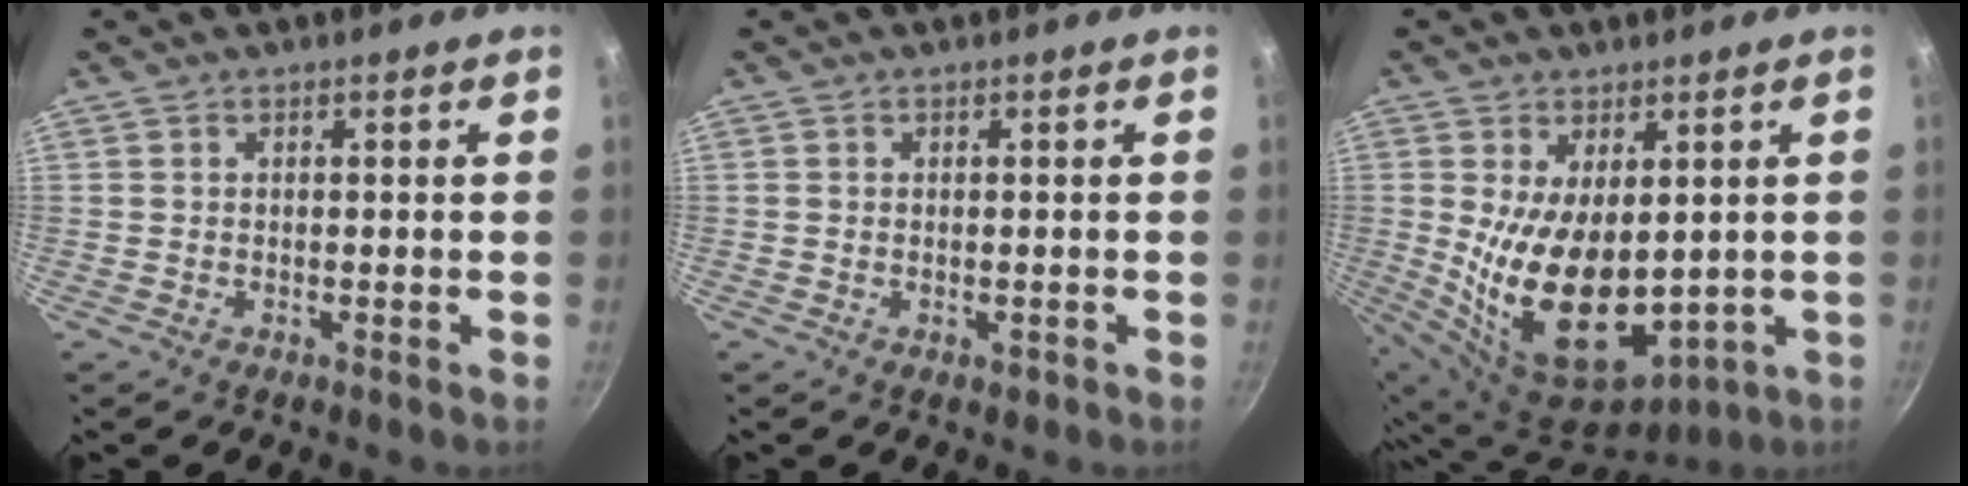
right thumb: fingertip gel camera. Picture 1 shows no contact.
{"total": 0.8, "force": [-0.4, 0.4, 0.6], "torque": [-0.009, 0.000, -0.006]}
{"total": 16.4, "force": [0.6, 9.5, 13.3], "torque": [-0.224, -0.034, 0.040]}